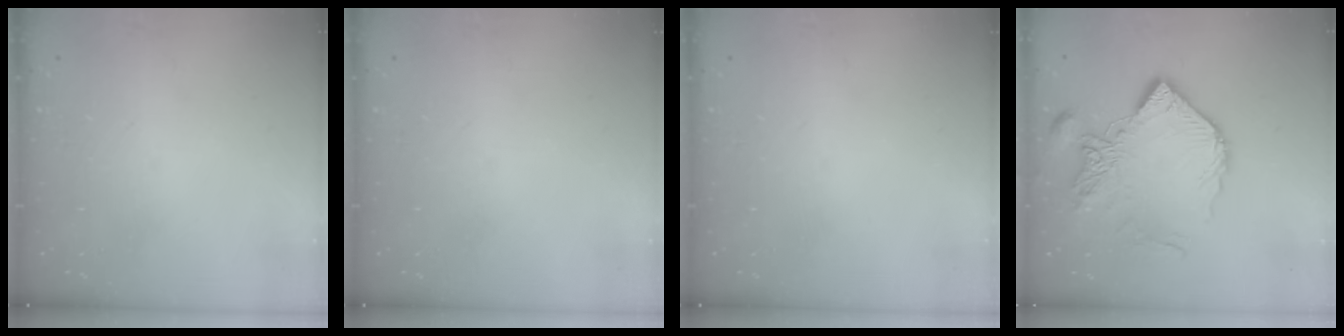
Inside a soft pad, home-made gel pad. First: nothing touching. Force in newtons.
{"total": 0.0}
{"total": 0.0}
{"total": 17.8, "press": 17.7, "slide": 2.0}